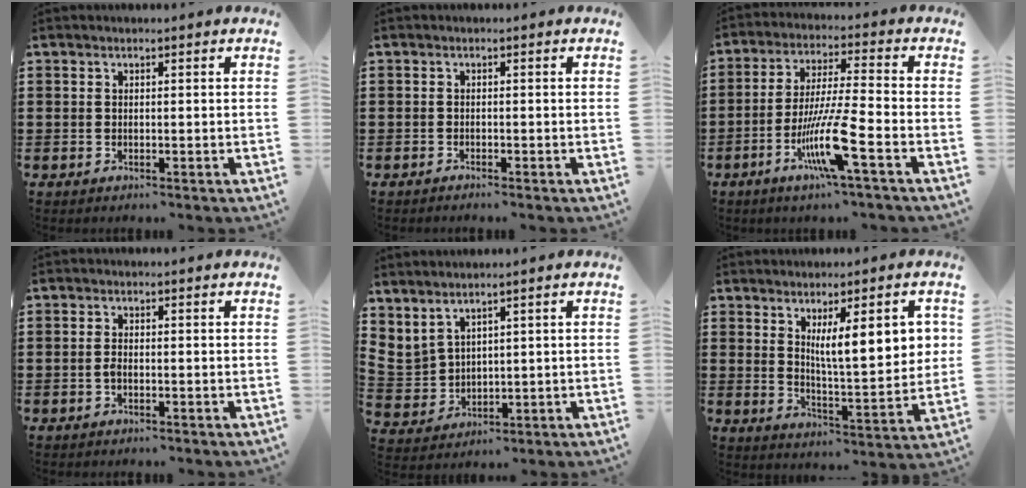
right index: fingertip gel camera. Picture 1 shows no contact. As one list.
[{"total": 0.7, "force": [-0.7, 0.0, 0.1], "torque": [-0.005, -0.002, -0.014]}, {"total": 11.1, "force": [-5.1, 0.4, 9.9], "torque": [-0.201, -0.013, -0.099]}, {"total": 1.3, "force": [-0.6, 0.4, 1.1], "torque": [-0.031, -0.007, -0.012]}, {"total": 2.5, "force": [2.1, 1.3, 0.1], "torque": [-0.018, -0.006, 0.039]}, {"total": 9.3, "force": [3.4, 2.3, 8.3], "torque": [-0.139, -0.004, 0.053]}]